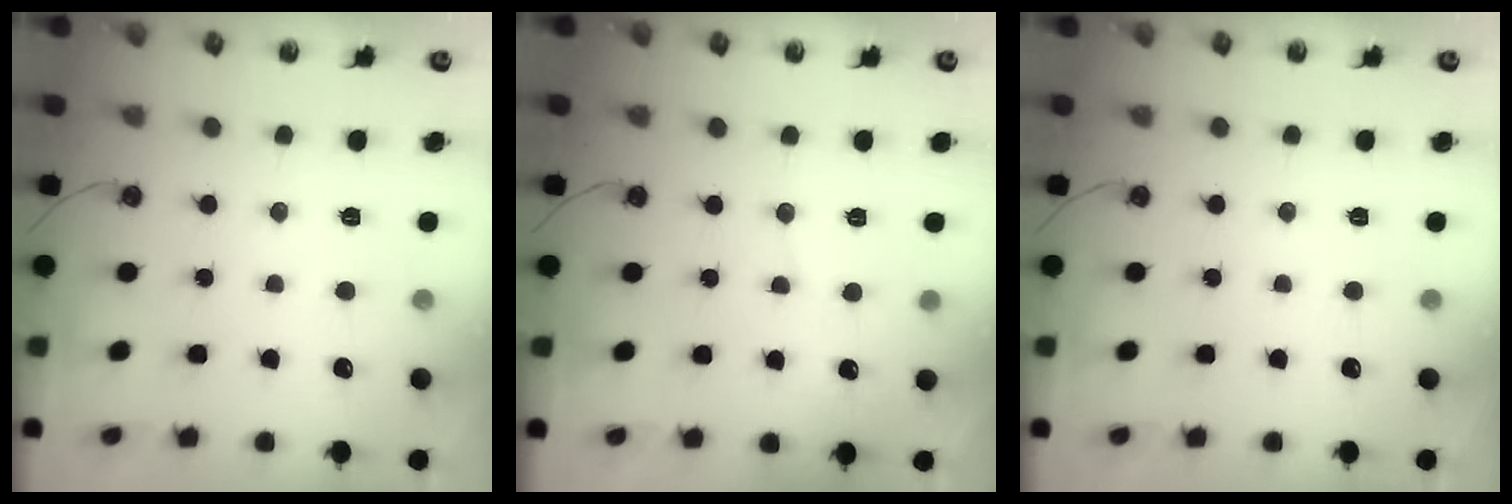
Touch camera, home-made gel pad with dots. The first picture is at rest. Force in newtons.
{"total": 2.4, "press": 2.4, "slide": 0.3}
{"total": 0.0}